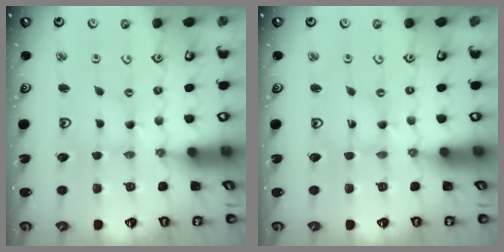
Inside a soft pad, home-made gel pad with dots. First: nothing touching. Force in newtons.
{"total": 0.7, "press": 0.6, "slide": 0.2}